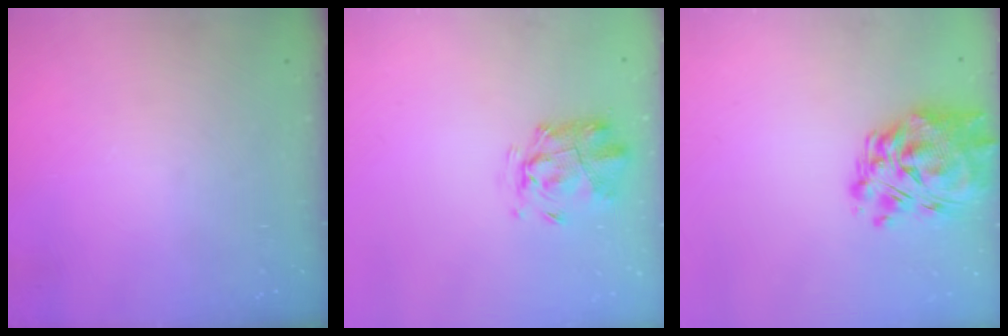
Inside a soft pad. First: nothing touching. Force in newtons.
{"total": 2.6, "press": 2.4, "slide": 0.8}
{"total": 10.8, "press": 10.1, "slide": 4.0}